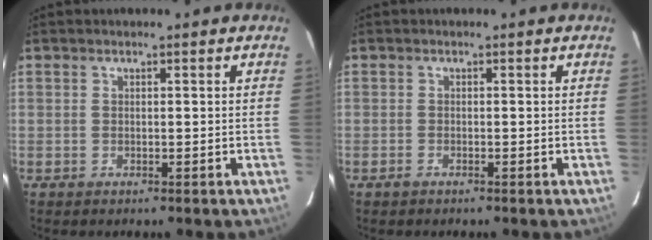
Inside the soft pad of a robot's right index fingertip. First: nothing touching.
{"total": 0.5, "force": [-0.5, 0.1, 0.2], "torque": [-0.010, -0.001, -0.007]}